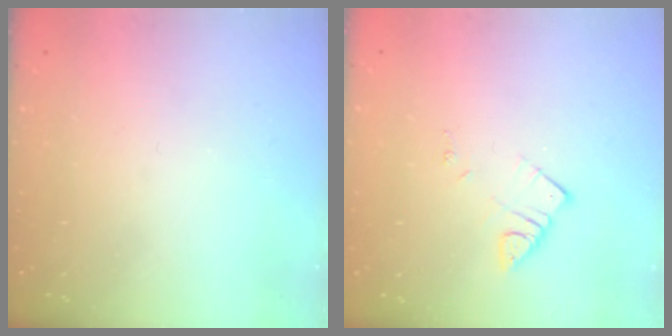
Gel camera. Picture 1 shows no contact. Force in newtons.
{"total": 3.5, "press": 3.5, "slide": 0.4}